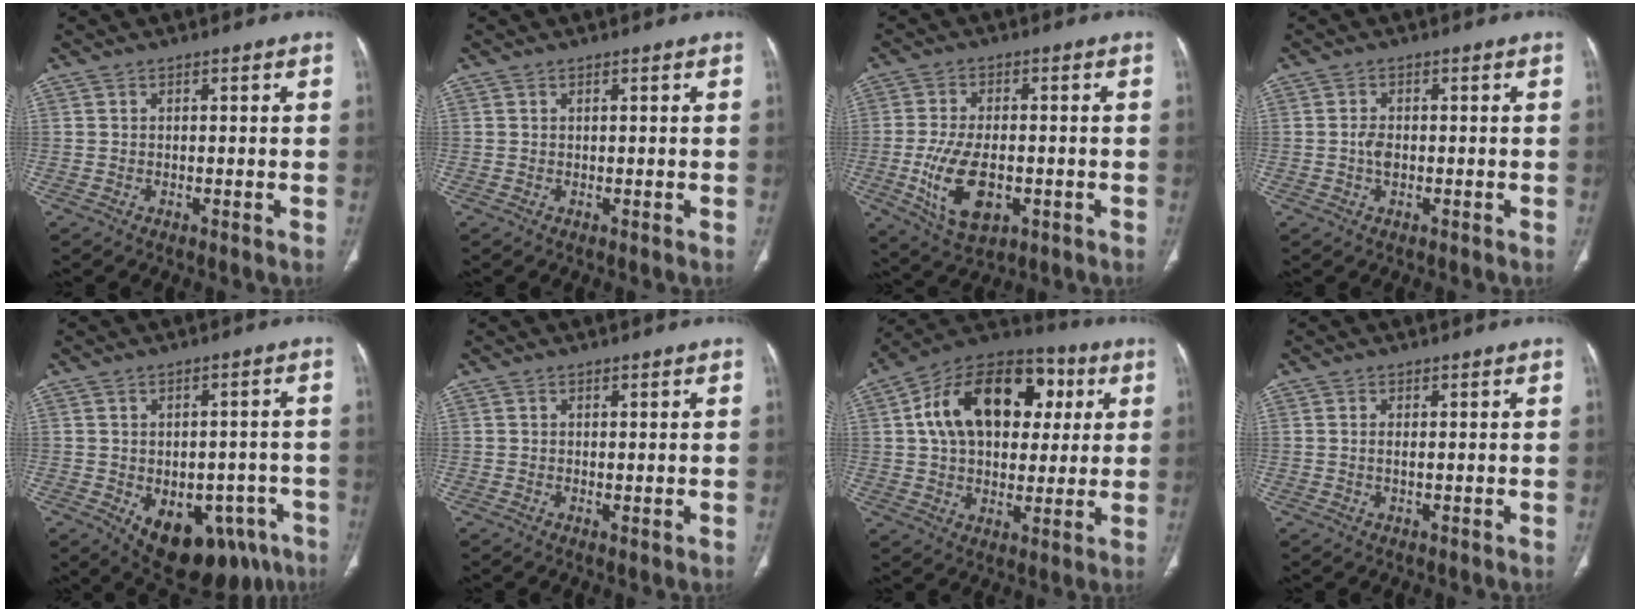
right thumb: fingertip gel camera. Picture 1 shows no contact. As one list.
[{"total": 0.0}, {"total": 11.9, "force": [-2.9, 6.4, 9.6], "torque": [-0.178, -0.001, -0.038]}, {"total": 2.4, "force": [-0.5, 1.5, 1.9], "torque": [-0.037, 0.004, -0.012]}, {"total": 17.4, "force": [-8.0, 10.4, 11.4], "torque": [-0.120, 0.026, -0.089]}, {"total": 0.5, "force": [0.0, 0.2, 0.5], "torque": [-0.015, -0.004, 0.002]}, {"total": 22.8, "force": [5.5, 15.0, 16.2], "torque": [-0.237, 0.019, 0.080]}, {"total": 1.2, "force": [0.2, 0.4, 1.1], "torque": [-0.027, 0.000, 0.006]}]